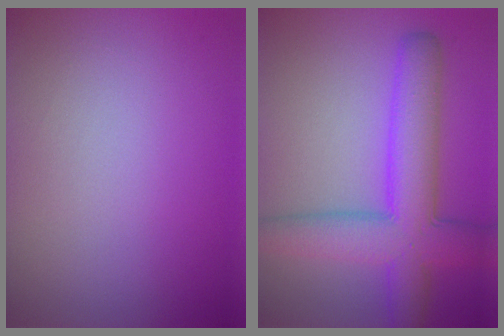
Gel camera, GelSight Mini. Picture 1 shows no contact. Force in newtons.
{"total": 7.7, "press": 7.7, "slide": 0.2}